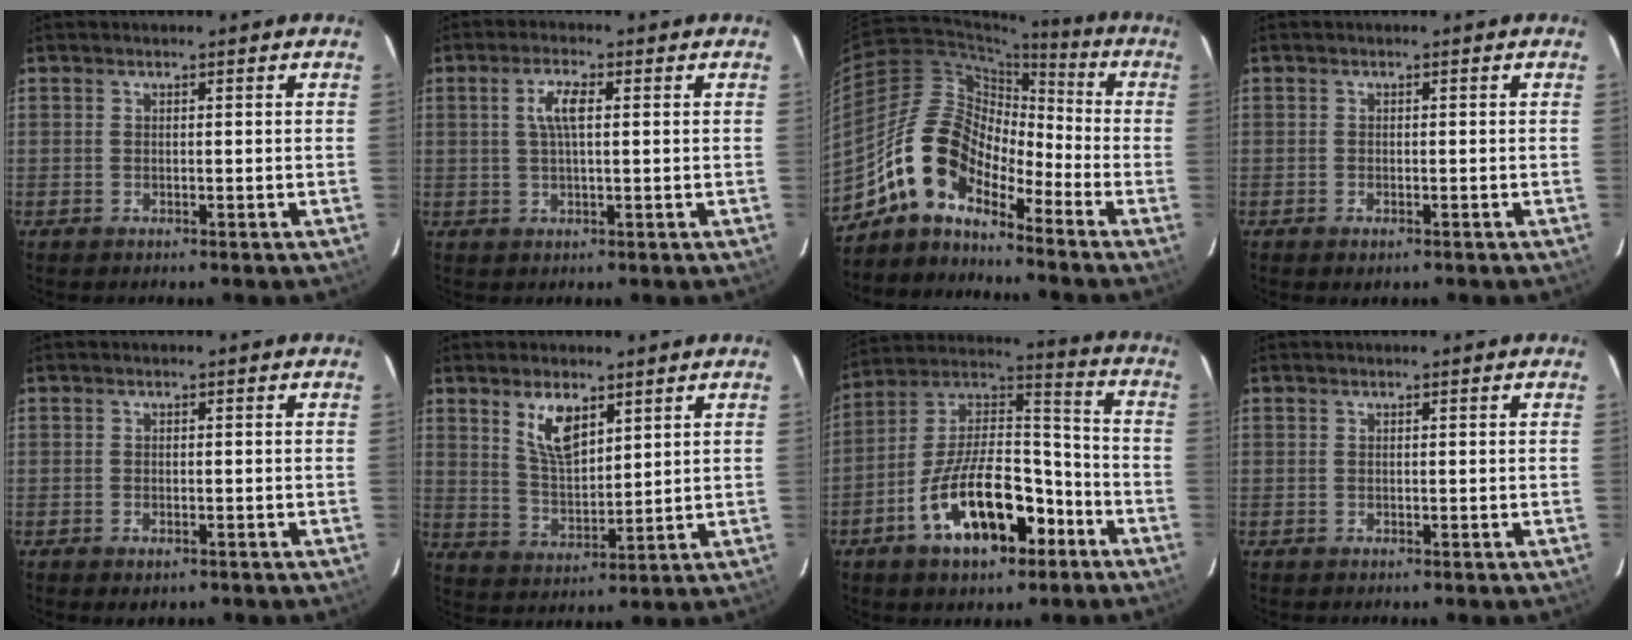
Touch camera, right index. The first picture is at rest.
{"total": 4.3, "force": [0.9, 1.3, 4.0], "torque": [-0.077, 0.007, 0.018]}
{"total": 11.8, "force": [-8.5, 5.8, 5.7], "torque": [-0.101, 0.026, -0.172]}
{"total": 1.2, "force": [-0.8, 0.7, 0.7], "torque": [-0.011, -0.003, -0.013]}
{"total": 1.9, "force": [-1.2, 1.1, 1.1], "torque": [-0.021, -0.004, -0.019]}
{"total": 7.9, "force": [4.4, 3.4, 5.6], "torque": [-0.099, 0.000, 0.093]}
{"total": 19.1, "force": [-9.2, 9.0, 14.1], "torque": [-0.256, 0.016, -0.146]}
{"total": 0.0}